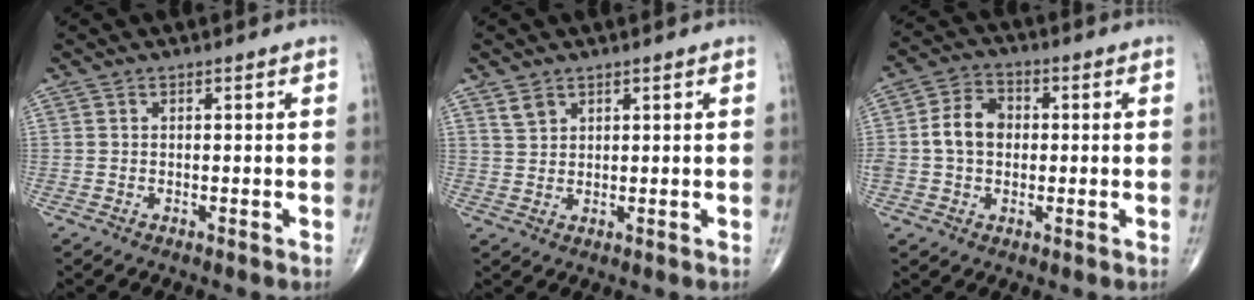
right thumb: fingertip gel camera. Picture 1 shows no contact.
{"total": 2.5, "force": [1.8, 1.5, 0.9], "torque": [-0.010, -0.005, 0.038]}
{"total": 7.9, "force": [0.1, 6.0, 5.1], "torque": [-0.082, 0.019, -0.004]}